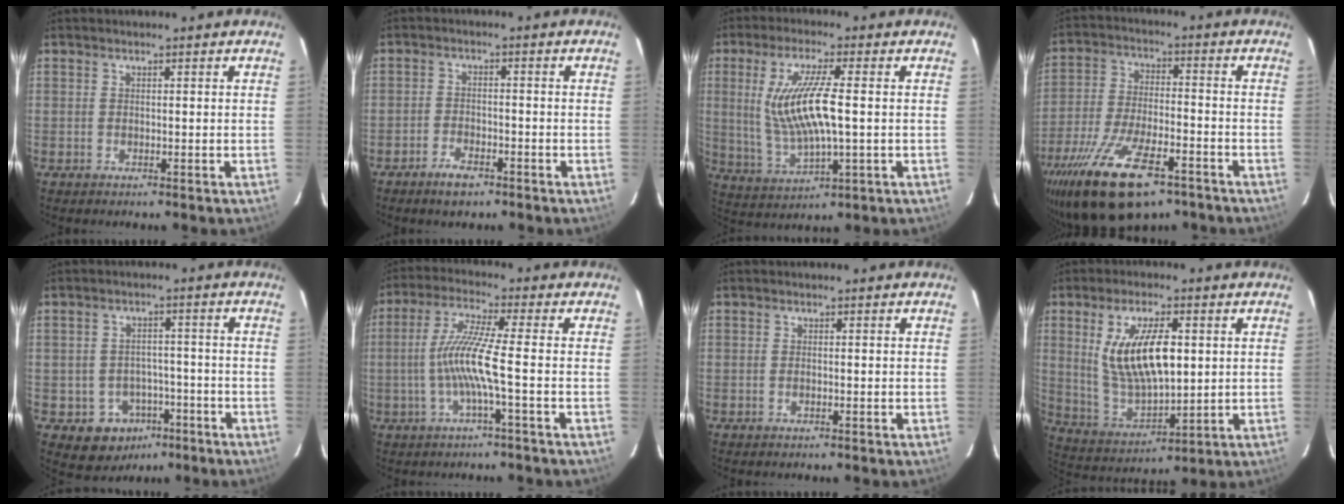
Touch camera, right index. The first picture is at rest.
{"total": 4.7, "force": [-3.4, 2.0, 2.5], "torque": [-0.063, -0.001, -0.061]}
{"total": 12.8, "force": [0.6, 2.7, 12.5], "torque": [-0.243, -0.010, 0.025]}
{"total": 20.2, "force": [-13.0, 7.6, 13.5], "torque": [-0.275, -0.046, -0.219]}
{"total": 7.8, "force": [-4.1, 6.4, 1.7], "torque": [-0.041, 0.028, -0.037]}
{"total": 8.9, "force": [-2.0, -0.9, 8.6], "torque": [-0.180, 0.001, -0.036]}
{"total": 0.6, "force": [-0.3, 0.2, 0.4], "torque": [-0.009, -0.001, -0.005]}
{"total": 14.4, "force": [3.0, 6.0, 12.8], "torque": [-0.247, -0.003, 0.071]}